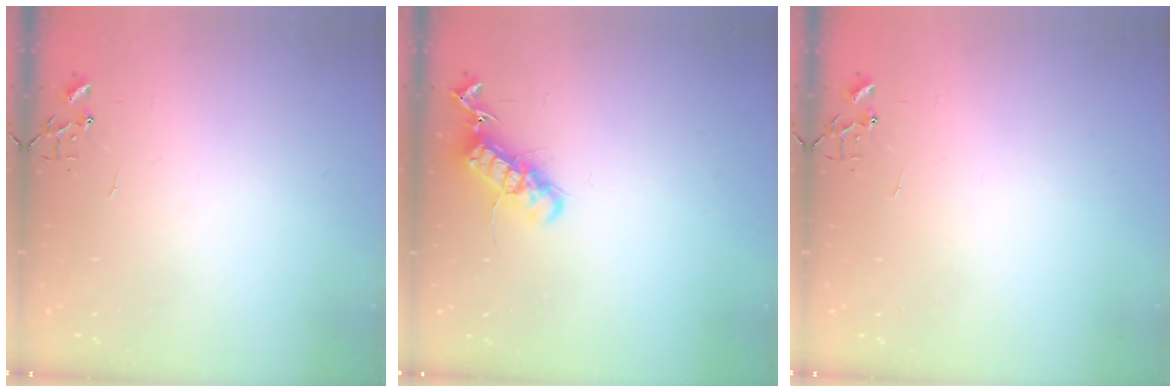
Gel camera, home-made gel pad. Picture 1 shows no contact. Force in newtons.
{"total": 13.8, "press": 13.8, "slide": 0.7}
{"total": 0.0}